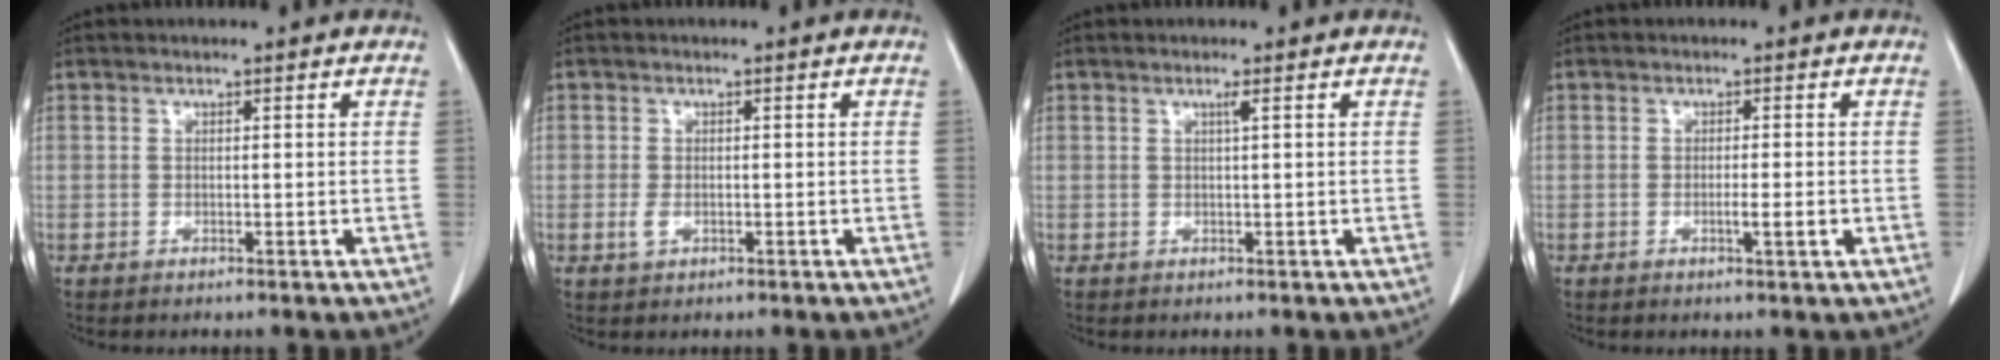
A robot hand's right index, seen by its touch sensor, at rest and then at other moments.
{"total": 1.5, "force": [-0.4, 0.9, 1.1], "torque": [-0.024, -0.002, -0.003]}
{"total": 0.8, "force": [0.3, -0.2, 0.7], "torque": [-0.018, -0.001, 0.010]}
{"total": 2.1, "force": [-0.5, 0.0, 2.1], "torque": [-0.035, -0.001, -0.007]}